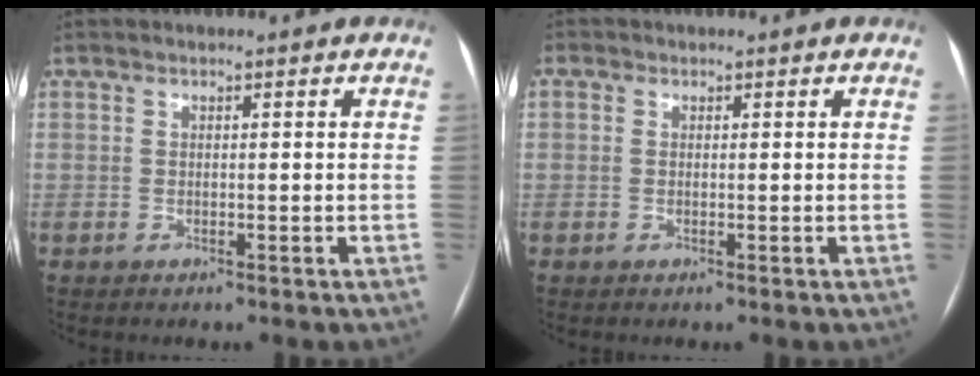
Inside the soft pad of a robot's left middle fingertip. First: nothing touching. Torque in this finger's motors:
{"motor_torque": [0.71, 0.00, 1.05, 0.21]}